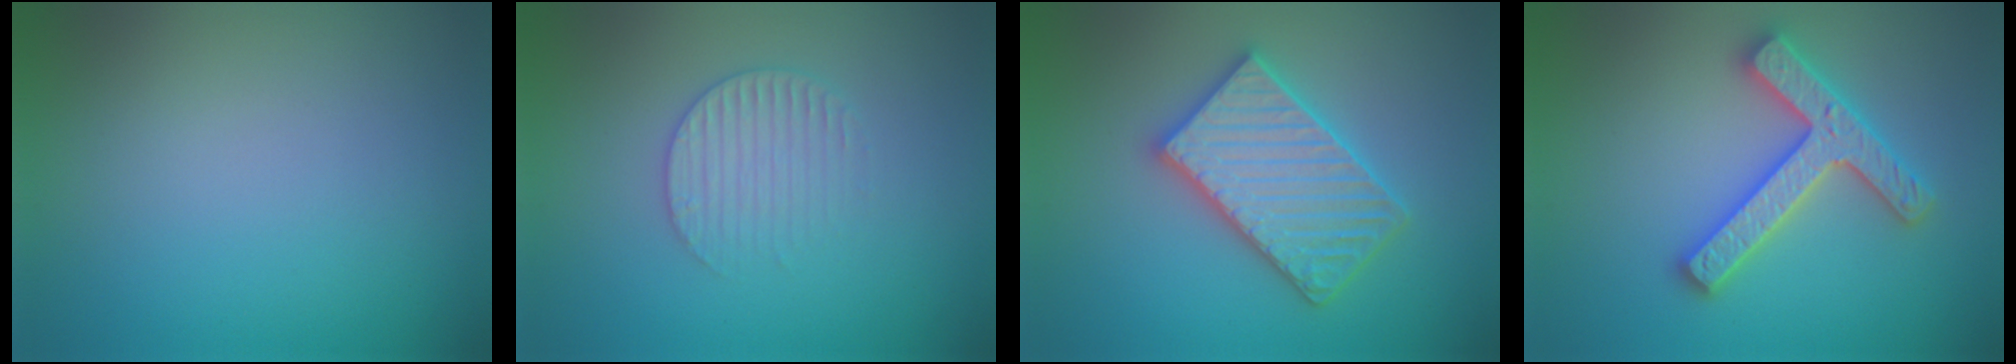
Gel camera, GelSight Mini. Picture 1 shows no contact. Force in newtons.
{"total": 2.5, "press": 2.5, "slide": 0.4}
{"total": 5.6, "press": 5.5, "slide": 0.8}
{"total": 4.7, "press": 4.7, "slide": 0.8}